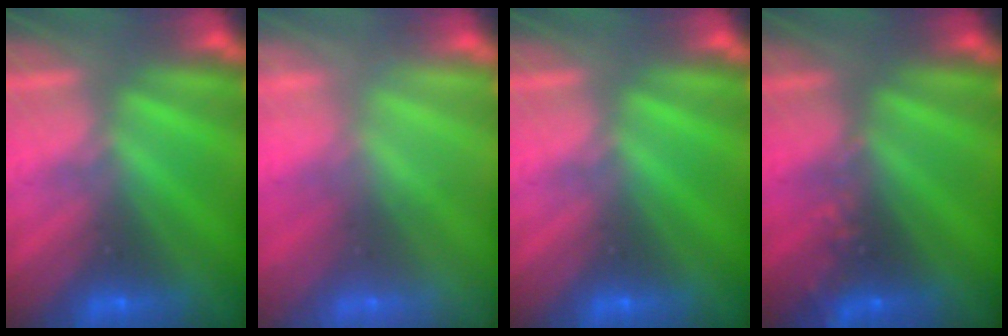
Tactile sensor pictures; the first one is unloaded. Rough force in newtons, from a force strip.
{"total": 2.2}
{"total": 0.0}
{"total": 2.4}